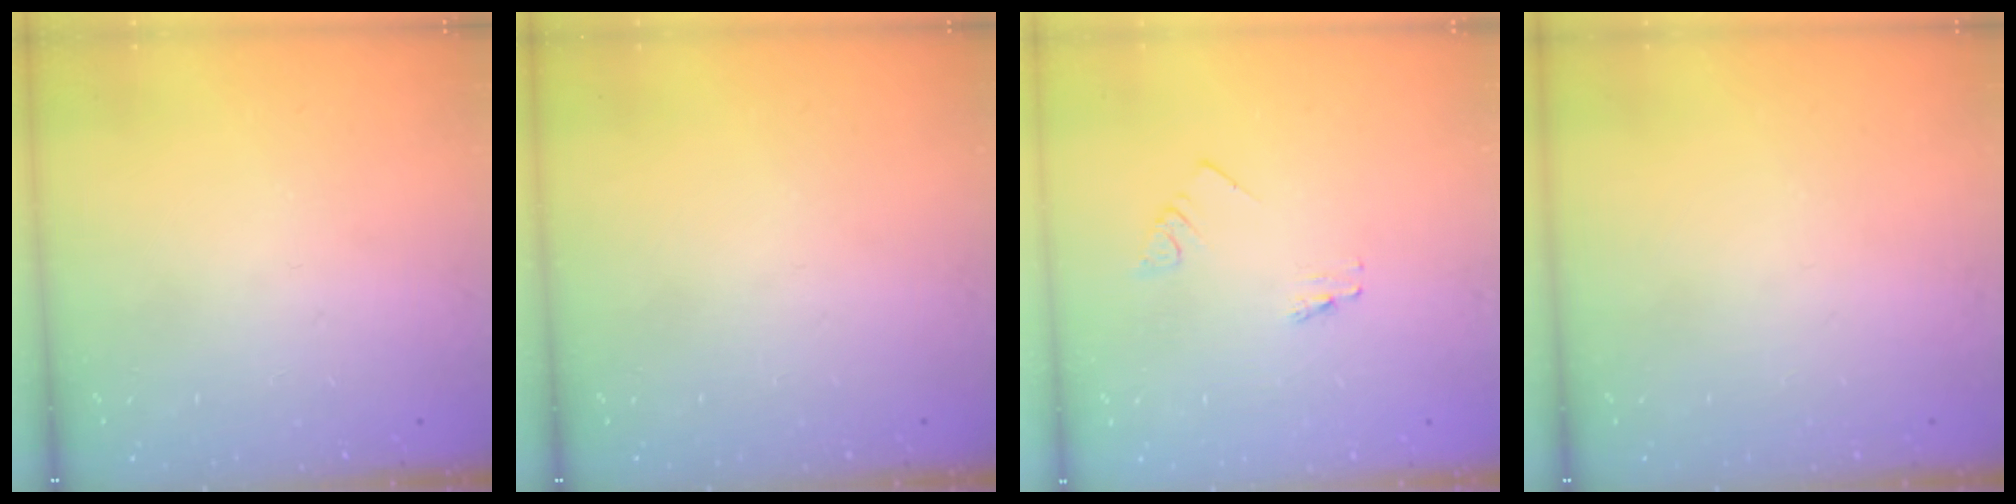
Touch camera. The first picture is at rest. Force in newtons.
{"total": 0.0}
{"total": 0.7, "press": 0.7, "slide": 0.1}
{"total": 0.0}